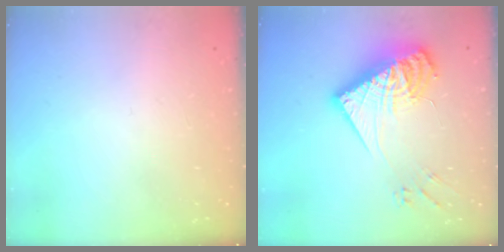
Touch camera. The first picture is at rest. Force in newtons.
{"total": 20.2, "press": 20.1, "slide": 1.8}